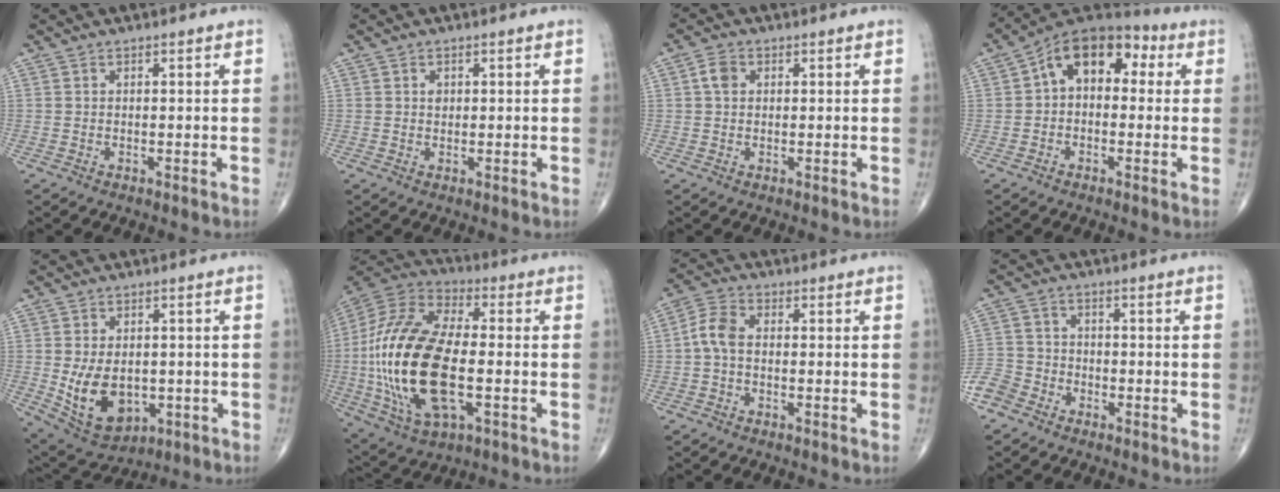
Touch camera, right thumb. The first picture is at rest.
{"total": 1.2, "force": [0.3, 1.0, 0.6], "torque": [-0.005, 0.000, 0.005]}
{"total": 2.8, "force": [0.6, 2.1, 1.7], "torque": [-0.031, 0.005, 0.009]}
{"total": 12.3, "force": [1.9, 7.9, 9.2], "torque": [-0.107, 0.041, 0.013]}
{"total": 11.0, "force": [-1.5, 7.4, 8.0], "torque": [-0.118, -0.006, -0.002]}
{"total": 26.5, "force": [-3.3, 12.4, 23.2], "torque": [-0.499, 0.005, -0.055]}
{"total": 5.0, "force": [-0.4, 3.1, 3.9], "torque": [-0.080, 0.015, -0.019]}
{"total": 5.9, "force": [-4.0, 4.2, 1.3], "torque": [-0.016, 0.016, -0.090]}